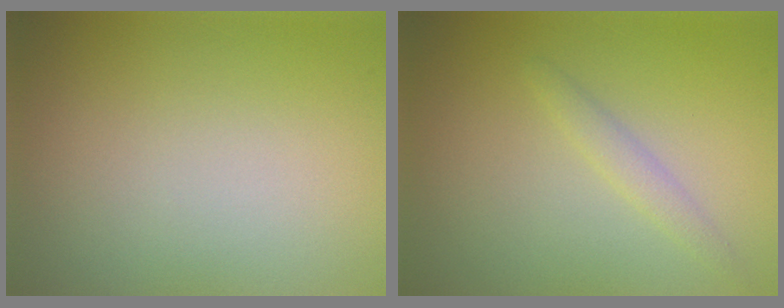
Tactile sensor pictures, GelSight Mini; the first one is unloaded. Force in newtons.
{"total": 1.5, "press": 1.5, "slide": 0.1}